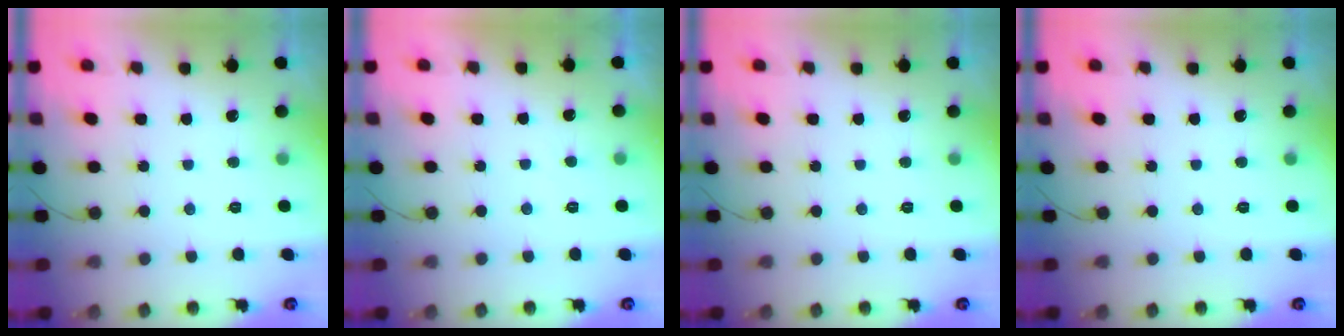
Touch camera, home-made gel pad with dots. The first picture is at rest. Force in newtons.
{"total": 1.1, "press": 1.0, "slide": 0.5}
{"total": 0.0}
{"total": 0.0}